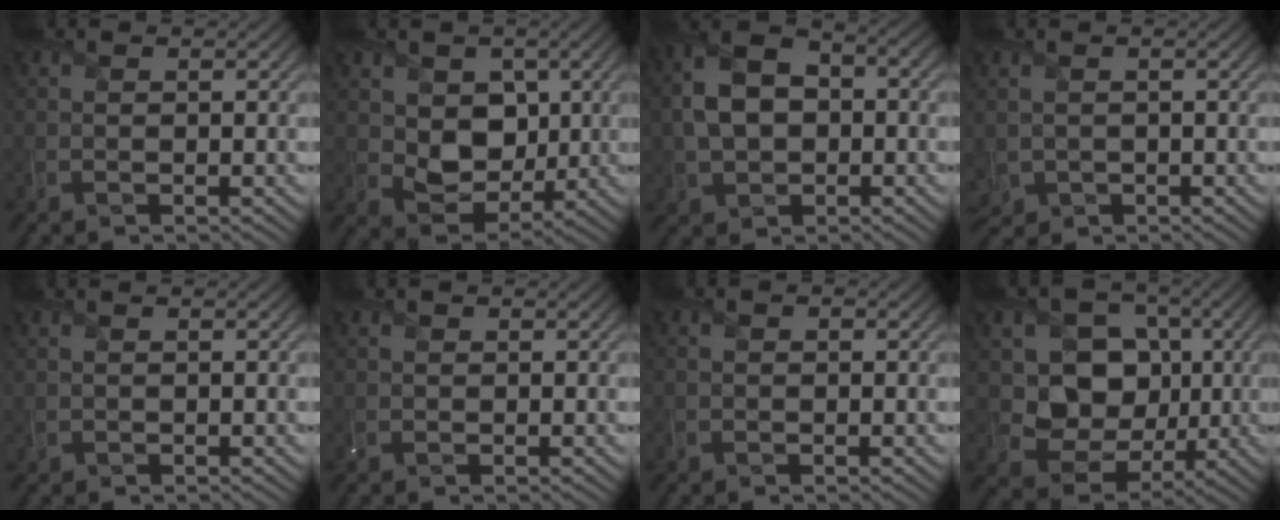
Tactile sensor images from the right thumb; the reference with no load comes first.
{"total": 6.1, "force": [0.9, 4.7, 3.7], "torque": [-0.086, -0.014, 0.013]}
{"total": 9.1, "force": [-0.2, 5.9, 6.9], "torque": [-0.161, 0.008, -0.011]}
{"total": 2.6, "force": [-0.4, 2.2, 1.4], "torque": [-0.052, -0.012, -0.010]}
{"total": 0.0}
{"total": 0.0}
{"total": 0.7, "force": [-0.3, 0.5, 0.4], "torque": [-0.007, -0.003, -0.004]}
{"total": 10.5, "force": [1.0, 9.1, 5.2], "torque": [-0.121, 0.000, 0.005]}